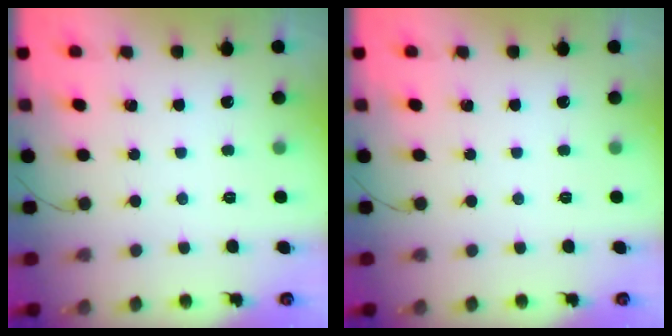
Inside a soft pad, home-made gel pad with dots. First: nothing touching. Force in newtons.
{"total": 0.0}